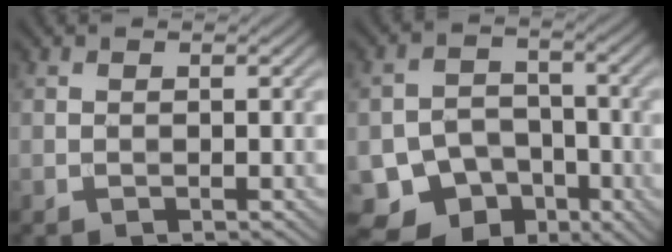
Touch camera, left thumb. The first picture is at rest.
{"total": 9.7, "force": [-5.6, 7.2, 3.4], "torque": [-0.053, -0.015, -0.108]}